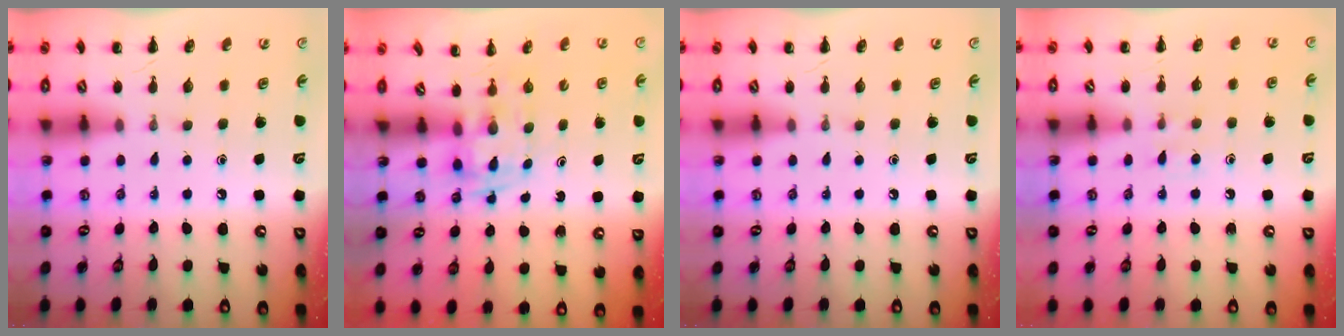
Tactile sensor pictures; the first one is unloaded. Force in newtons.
{"total": 2.8, "press": 2.5, "slide": 1.3}
{"total": 0.0}
{"total": 3.5, "press": 3.3, "slide": 1.2}